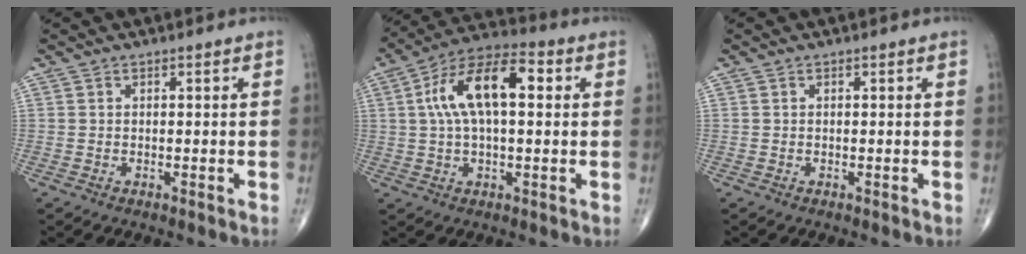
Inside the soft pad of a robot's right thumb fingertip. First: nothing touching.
{"total": 14.4, "force": [2.7, 6.7, 12.5], "torque": [-0.228, 0.033, 0.040]}
{"total": 0.0}